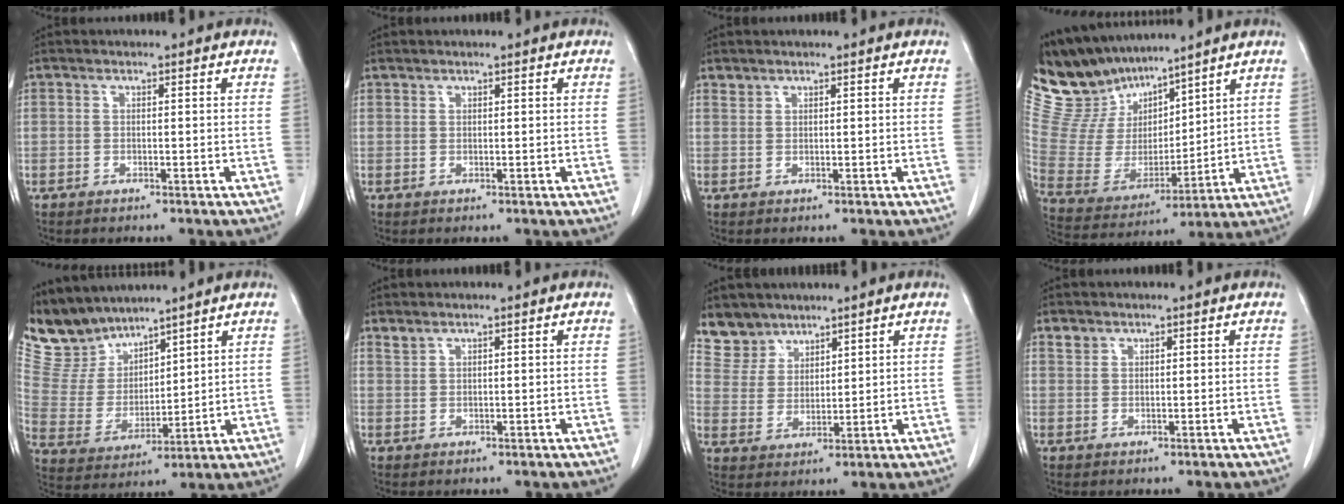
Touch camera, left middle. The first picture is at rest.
{"total": 0.5, "force": [0.5, 0.2, -0.1], "torque": [0.000, -0.002, 0.009]}
{"total": 1.0, "force": [0.9, 0.3, -0.1], "torque": [0.002, 0.003, 0.018]}
{"total": 13.4, "force": [12.4, 4.0, 3.3], "torque": [-0.091, 0.016, 0.259]}
{"total": 9.2, "force": [8.6, 3.2, 0.7], "torque": [-0.033, 0.009, 0.191]}
{"total": 1.1, "force": [1.1, 0.2, 0.2], "torque": [-0.007, 0.006, 0.026]}
{"total": 5.8, "force": [5.0, 3.0, 0.1], "torque": [-0.003, 0.006, 0.109]}
{"total": 1.4, "force": [1.1, 0.8, 0.1], "torque": [0.001, 0.005, 0.022]}